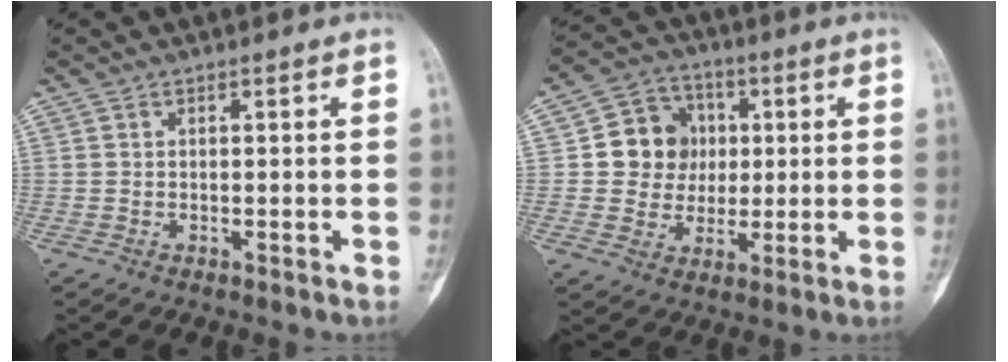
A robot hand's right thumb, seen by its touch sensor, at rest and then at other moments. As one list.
[{"total": 10.5, "force": [1.3, 9.7, 3.9], "torque": [-0.014, 0.008, 0.021]}]